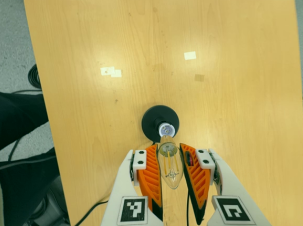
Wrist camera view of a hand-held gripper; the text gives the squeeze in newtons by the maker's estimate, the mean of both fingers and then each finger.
{"total": 17.0, "left": 18.0, "right": 16.1}